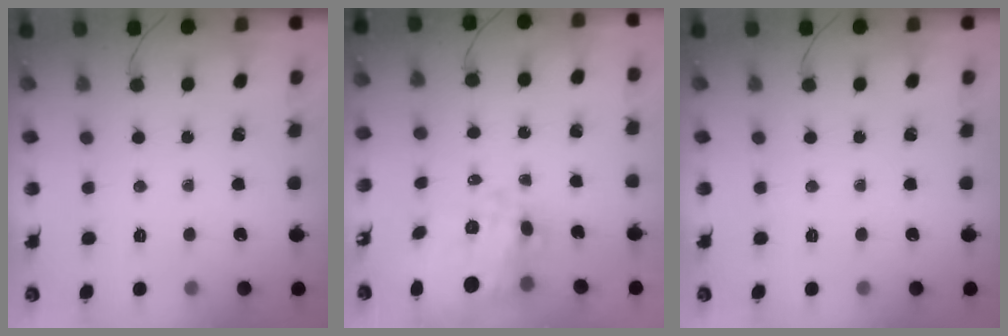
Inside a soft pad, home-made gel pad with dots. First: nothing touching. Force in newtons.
{"total": 7.8, "press": 7.1, "slide": 3.4}
{"total": 0.0}